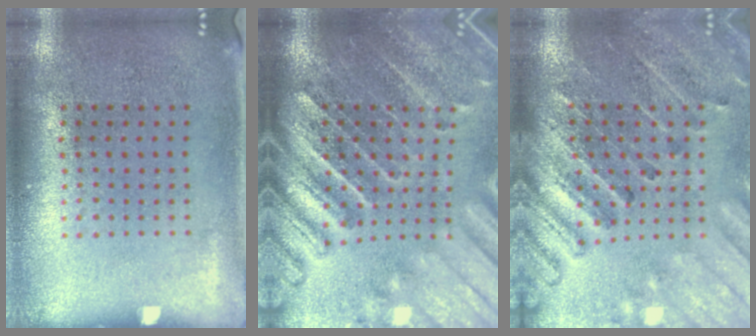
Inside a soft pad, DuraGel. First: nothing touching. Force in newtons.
{"total": 4.0, "press": 3.5, "slide": 1.8}
{"total": 2.7, "press": 2.6, "slide": 0.2}